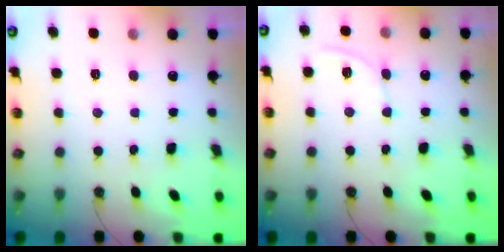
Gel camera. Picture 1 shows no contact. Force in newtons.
{"total": 4.5, "press": 4.5, "slide": 0.6}